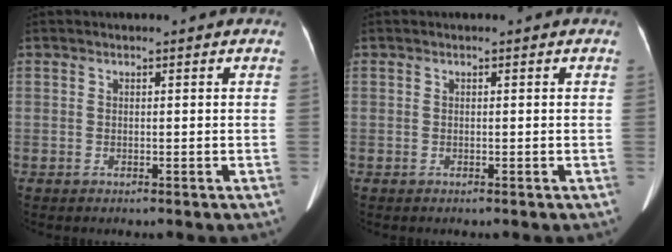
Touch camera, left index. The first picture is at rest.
{"total": 0.0}